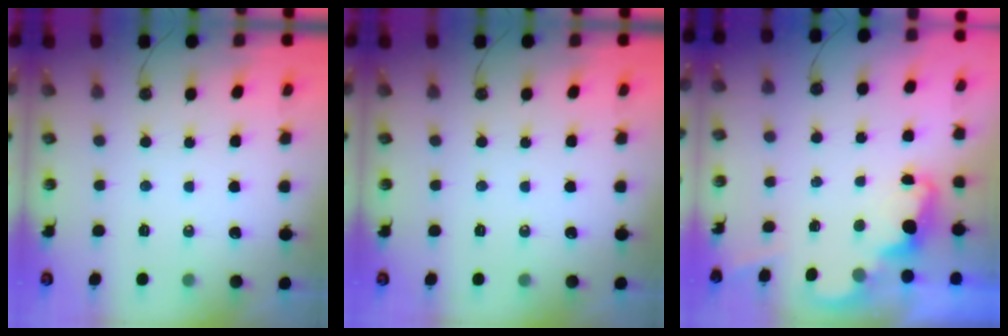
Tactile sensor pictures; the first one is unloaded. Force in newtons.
{"total": 0.0}
{"total": 2.3, "press": 2.2, "slide": 0.5}